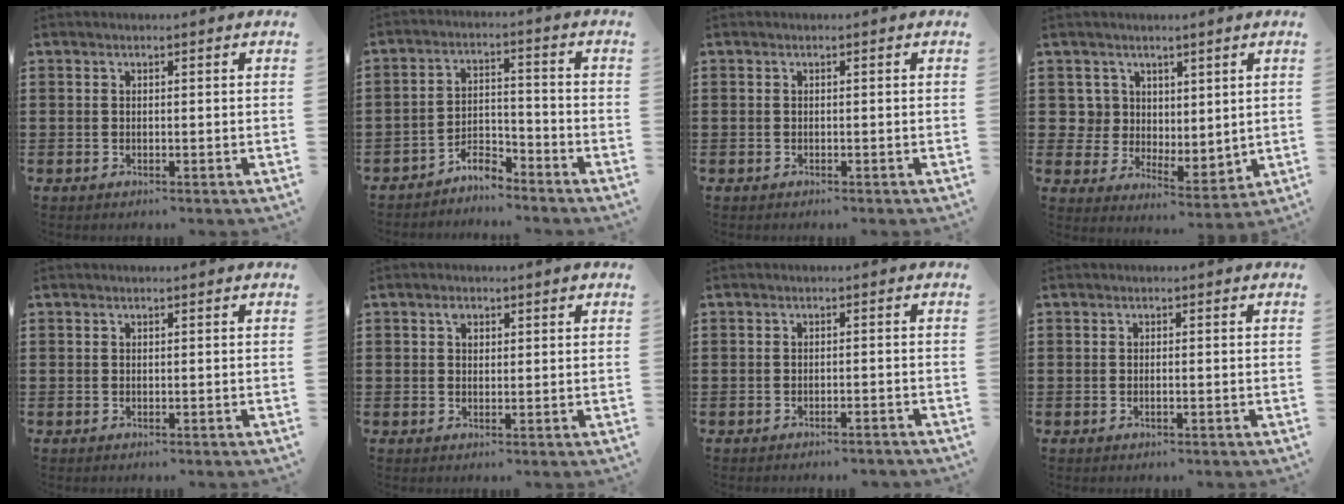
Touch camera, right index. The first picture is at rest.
{"total": 4.6, "force": [-4.4, 0.8, 1.2], "torque": [-0.025, 0.009, -0.088]}
{"total": 0.0}
{"total": 5.6, "force": [3.5, 4.4, 0.4], "torque": [-0.038, 0.000, 0.069]}
{"total": 0.0}
{"total": 1.6, "force": [0.8, 0.9, 1.0], "torque": [-0.015, 0.003, 0.012]}
{"total": 1.2, "force": [-1.2, -0.1, 0.1], "torque": [-0.008, 0.000, -0.023]}
{"total": 0.6, "force": [-0.2, 0.0, 0.6], "torque": [-0.009, -0.003, -0.003]}